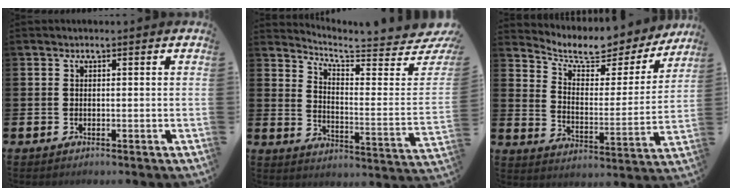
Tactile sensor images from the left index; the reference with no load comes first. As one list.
[{"total": 4.7, "force": [4.2, 0.4, 2.0], "torque": [-0.043, -0.059, 0.062]}, {"total": 7.6, "force": [6.9, 2.4, 2.2], "torque": [-0.067, -0.056, 0.114]}]